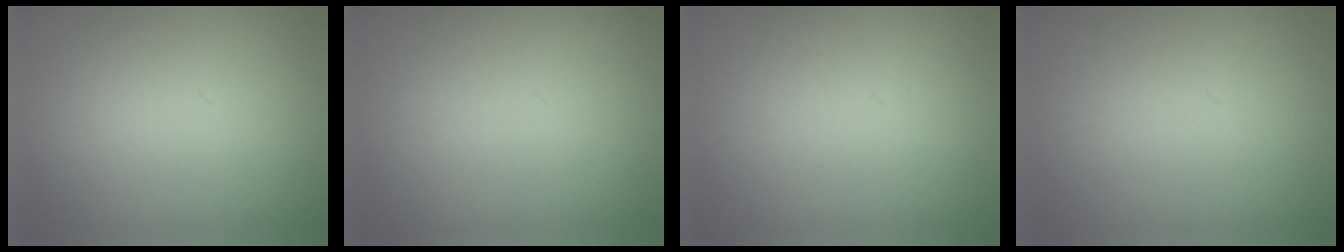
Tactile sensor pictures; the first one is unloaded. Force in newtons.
{"total": 1.1}
{"total": 1.1}
{"total": 0.0}